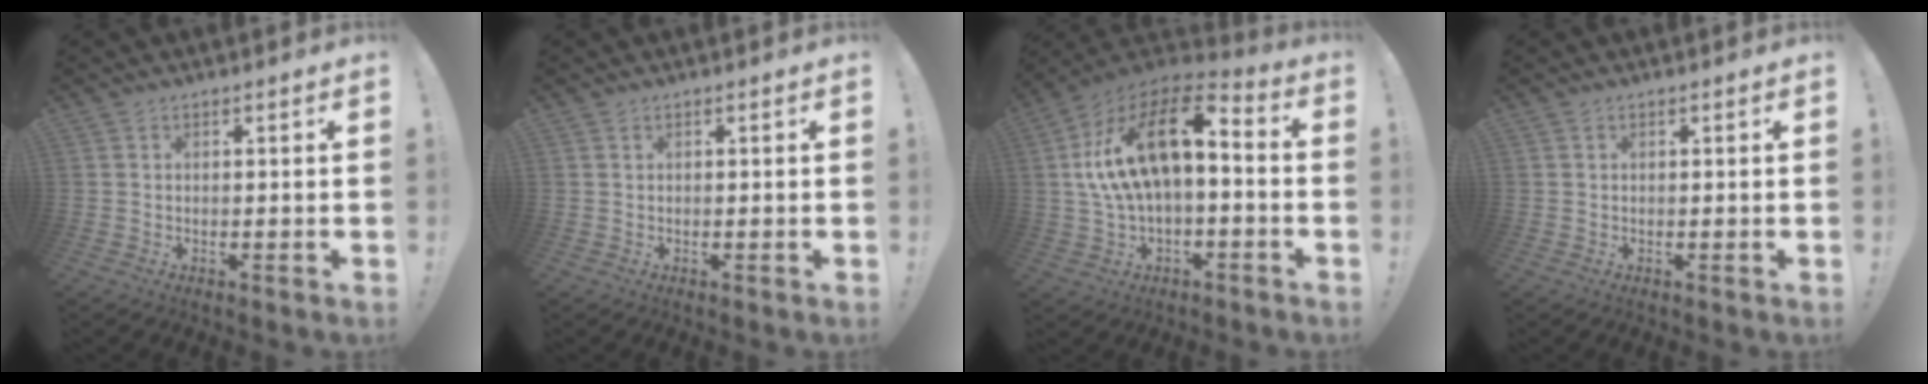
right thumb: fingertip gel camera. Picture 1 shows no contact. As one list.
[{"total": 0.0}, {"total": 18.5, "force": [3.6, 9.1, 15.7], "torque": [-0.282, -0.002, 0.065]}, {"total": 0.0}]